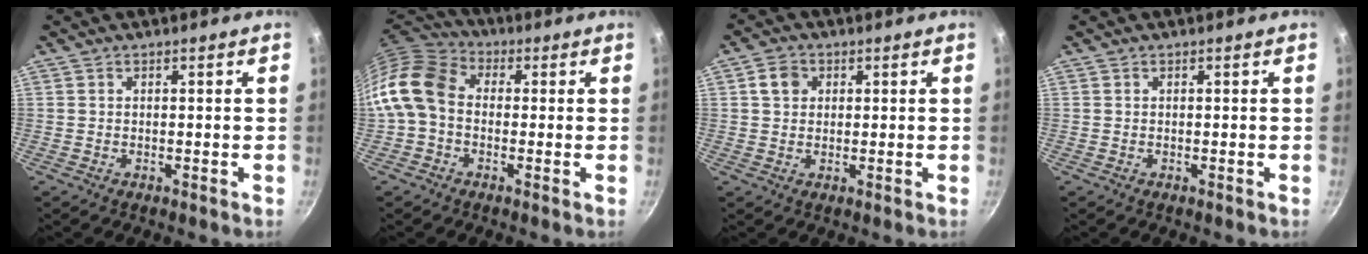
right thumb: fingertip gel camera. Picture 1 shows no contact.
{"total": 12.1, "force": [-0.7, 9.1, 7.9], "torque": [-0.140, 0.032, -0.037]}
{"total": 3.8, "force": [1.0, 3.2, 1.8], "torque": [-0.015, 0.006, 0.015]}
{"total": 0.0}